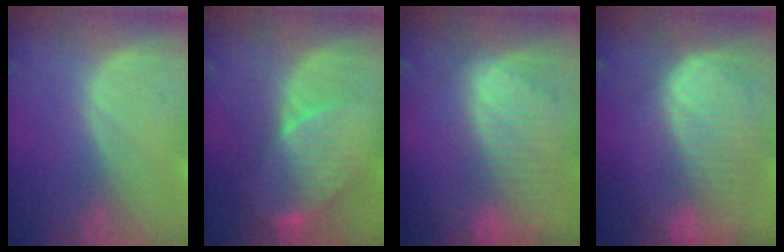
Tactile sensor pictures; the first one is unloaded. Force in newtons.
{"total": 8.3, "press": 7.3, "slide": 3.9}
{"total": 9.5, "press": 8.2, "slide": 4.6}
{"total": 10.3, "press": 8.9, "slide": 5.3}